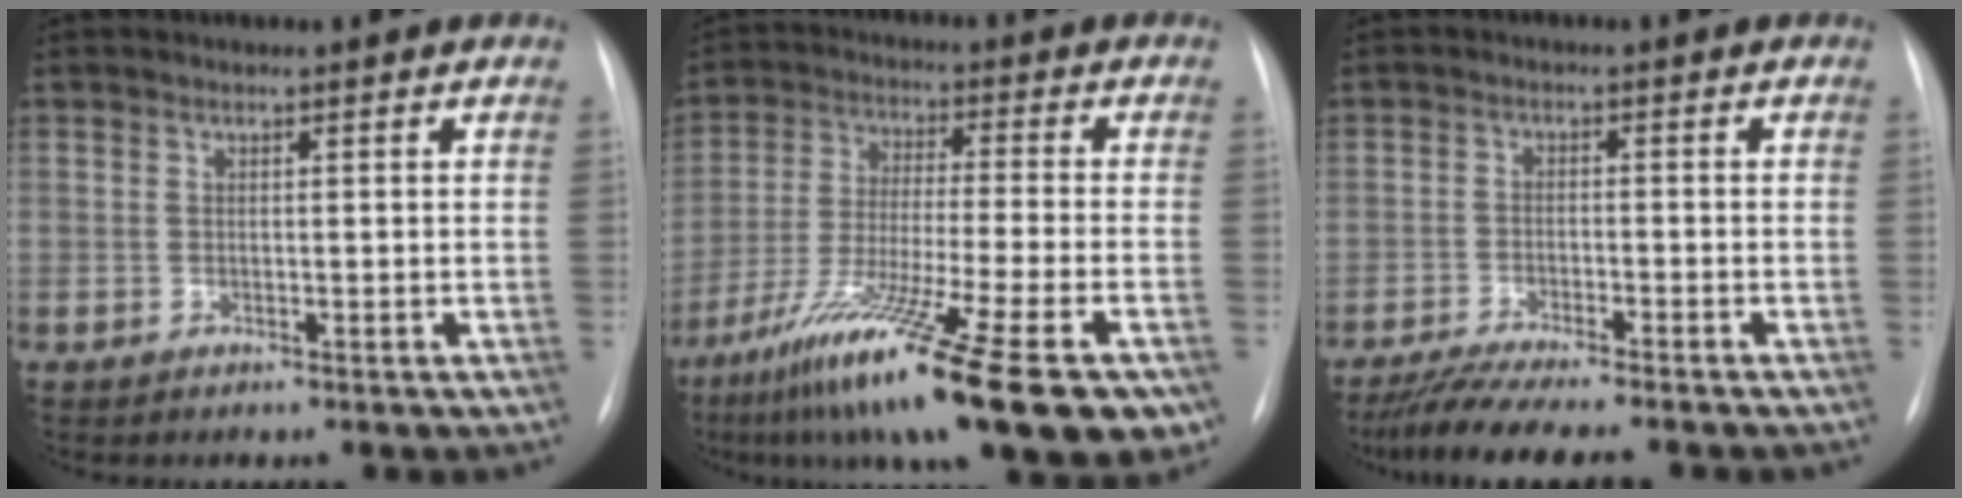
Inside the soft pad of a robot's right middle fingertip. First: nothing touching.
{"total": 21.9, "force": [-13.0, 2.3, 17.6], "torque": [-0.247, -0.054, -0.216]}
{"total": 10.2, "force": [-8.8, 0.4, 5.0], "torque": [-0.076, -0.021, -0.139]}